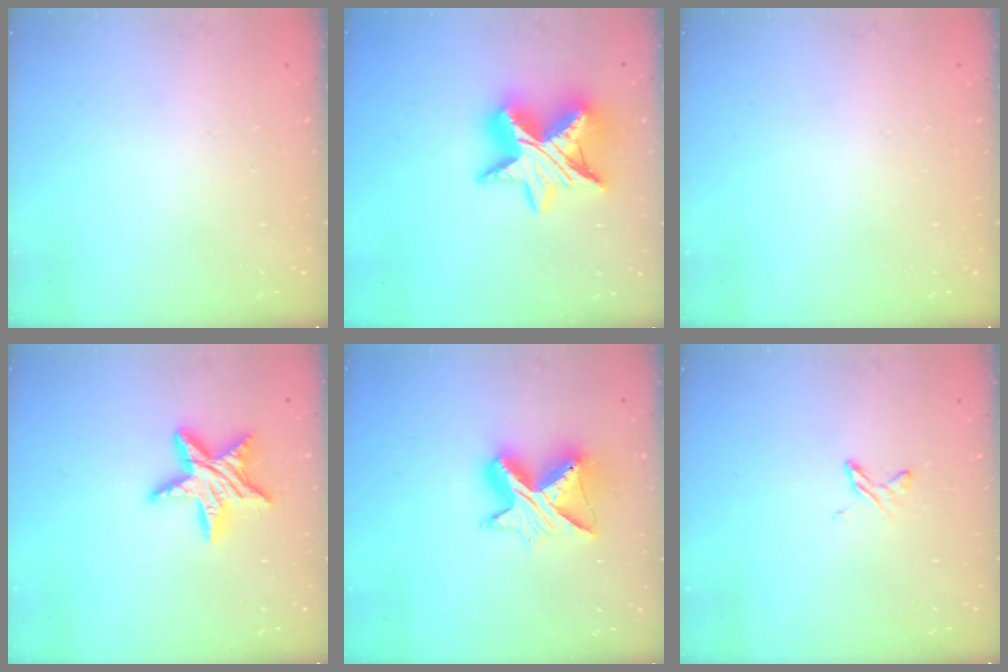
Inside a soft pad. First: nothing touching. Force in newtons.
{"total": 16.4, "press": 16.3, "slide": 1.3}
{"total": 0.0}
{"total": 13.6, "press": 13.6, "slide": 0.8}
{"total": 11.8, "press": 11.7, "slide": 1.1}
{"total": 4.5, "press": 4.5, "slide": 0.5}